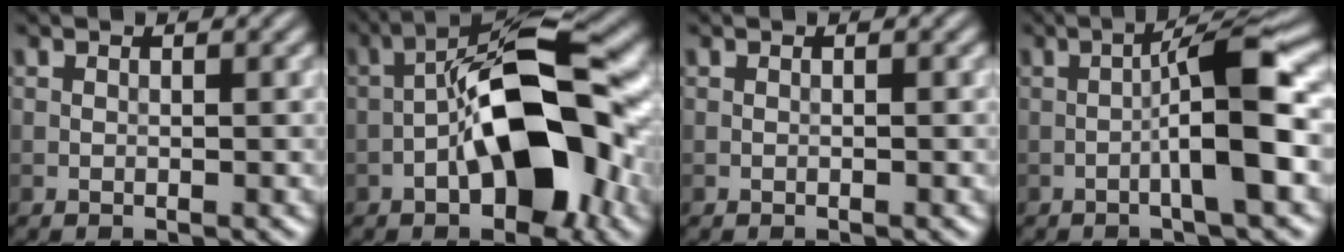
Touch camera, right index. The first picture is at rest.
{"total": 12.0, "force": [-3.1, 5.1, 10.5], "torque": [-0.159, 0.021, -0.060]}
{"total": 0.0}
{"total": 6.2, "force": [-1.2, 0.6, 6.0], "torque": [-0.098, 0.020, -0.026]}